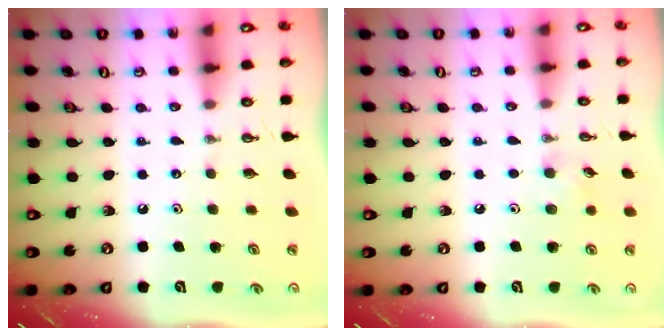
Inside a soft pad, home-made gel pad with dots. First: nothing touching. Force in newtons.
{"total": 5.4, "press": 5.2, "slide": 1.4}